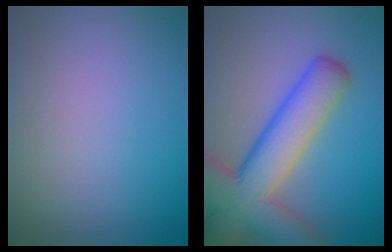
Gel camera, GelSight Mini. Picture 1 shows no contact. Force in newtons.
{"total": 9.4, "press": 9.4, "slide": 0.5}